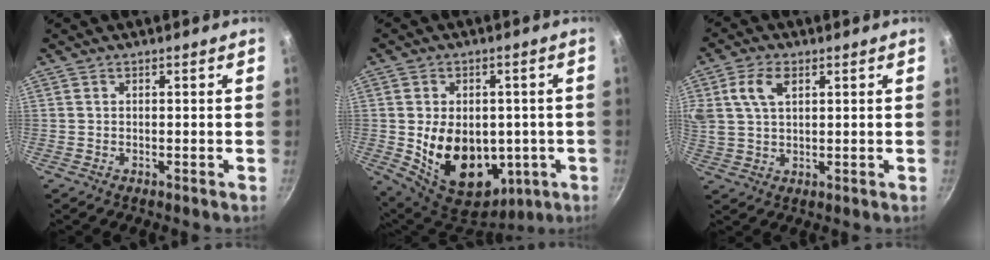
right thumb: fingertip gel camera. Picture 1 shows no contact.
{"total": 18.3, "force": [-2.1, 12.9, 12.8], "torque": [-0.186, -0.009, -0.007]}
{"total": 8.3, "force": [3.1, 4.9, 5.9], "torque": [-0.111, 0.008, 0.056]}